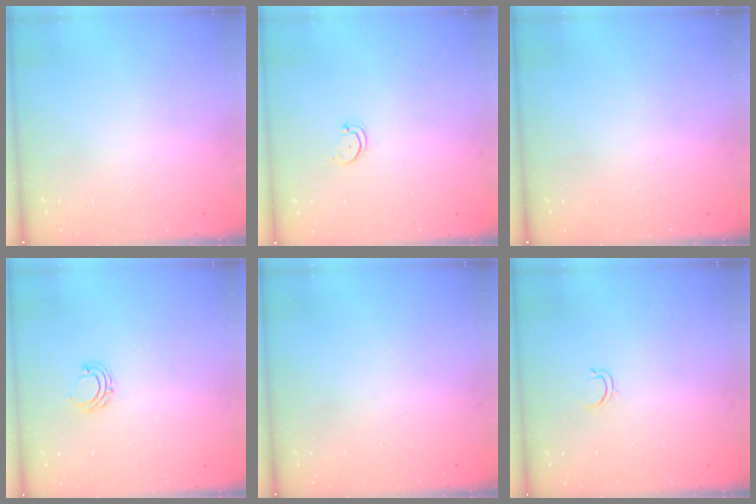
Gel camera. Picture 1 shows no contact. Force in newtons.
{"total": 1.5, "press": 1.5, "slide": 0.3}
{"total": 0.0}
{"total": 5.4, "press": 5.3, "slide": 0.7}
{"total": 0.0}
{"total": 2.6, "press": 2.5, "slide": 0.4}